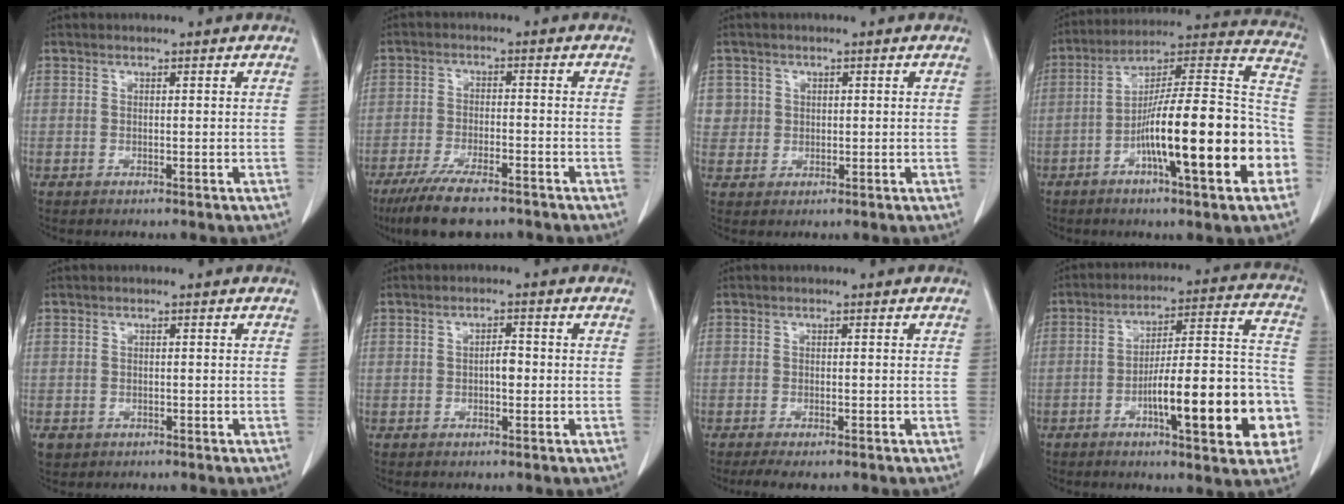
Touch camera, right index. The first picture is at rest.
{"total": 10.9, "force": [-8.2, 2.9, 6.7], "torque": [-0.119, -0.022, -0.135]}
{"total": 4.0, "force": [0.8, 3.9, 0.1], "torque": [0.014, 0.012, 0.020]}
{"total": 23.3, "force": [-7.4, 3.2, 21.8], "torque": [-0.279, 0.017, -0.114]}
{"total": 2.8, "force": [-1.2, 2.4, 0.7], "torque": [-0.015, 0.001, -0.014]}
{"total": 2.5, "force": [-0.4, 1.2, 2.2], "torque": [-0.035, 0.005, -0.006]}
{"total": 4.7, "force": [-3.3, 1.5, 2.9], "torque": [-0.056, -0.011, -0.050]}
{"total": 20.4, "force": [-6.9, 4.1, 18.8], "torque": [-0.212, 0.033, -0.088]}